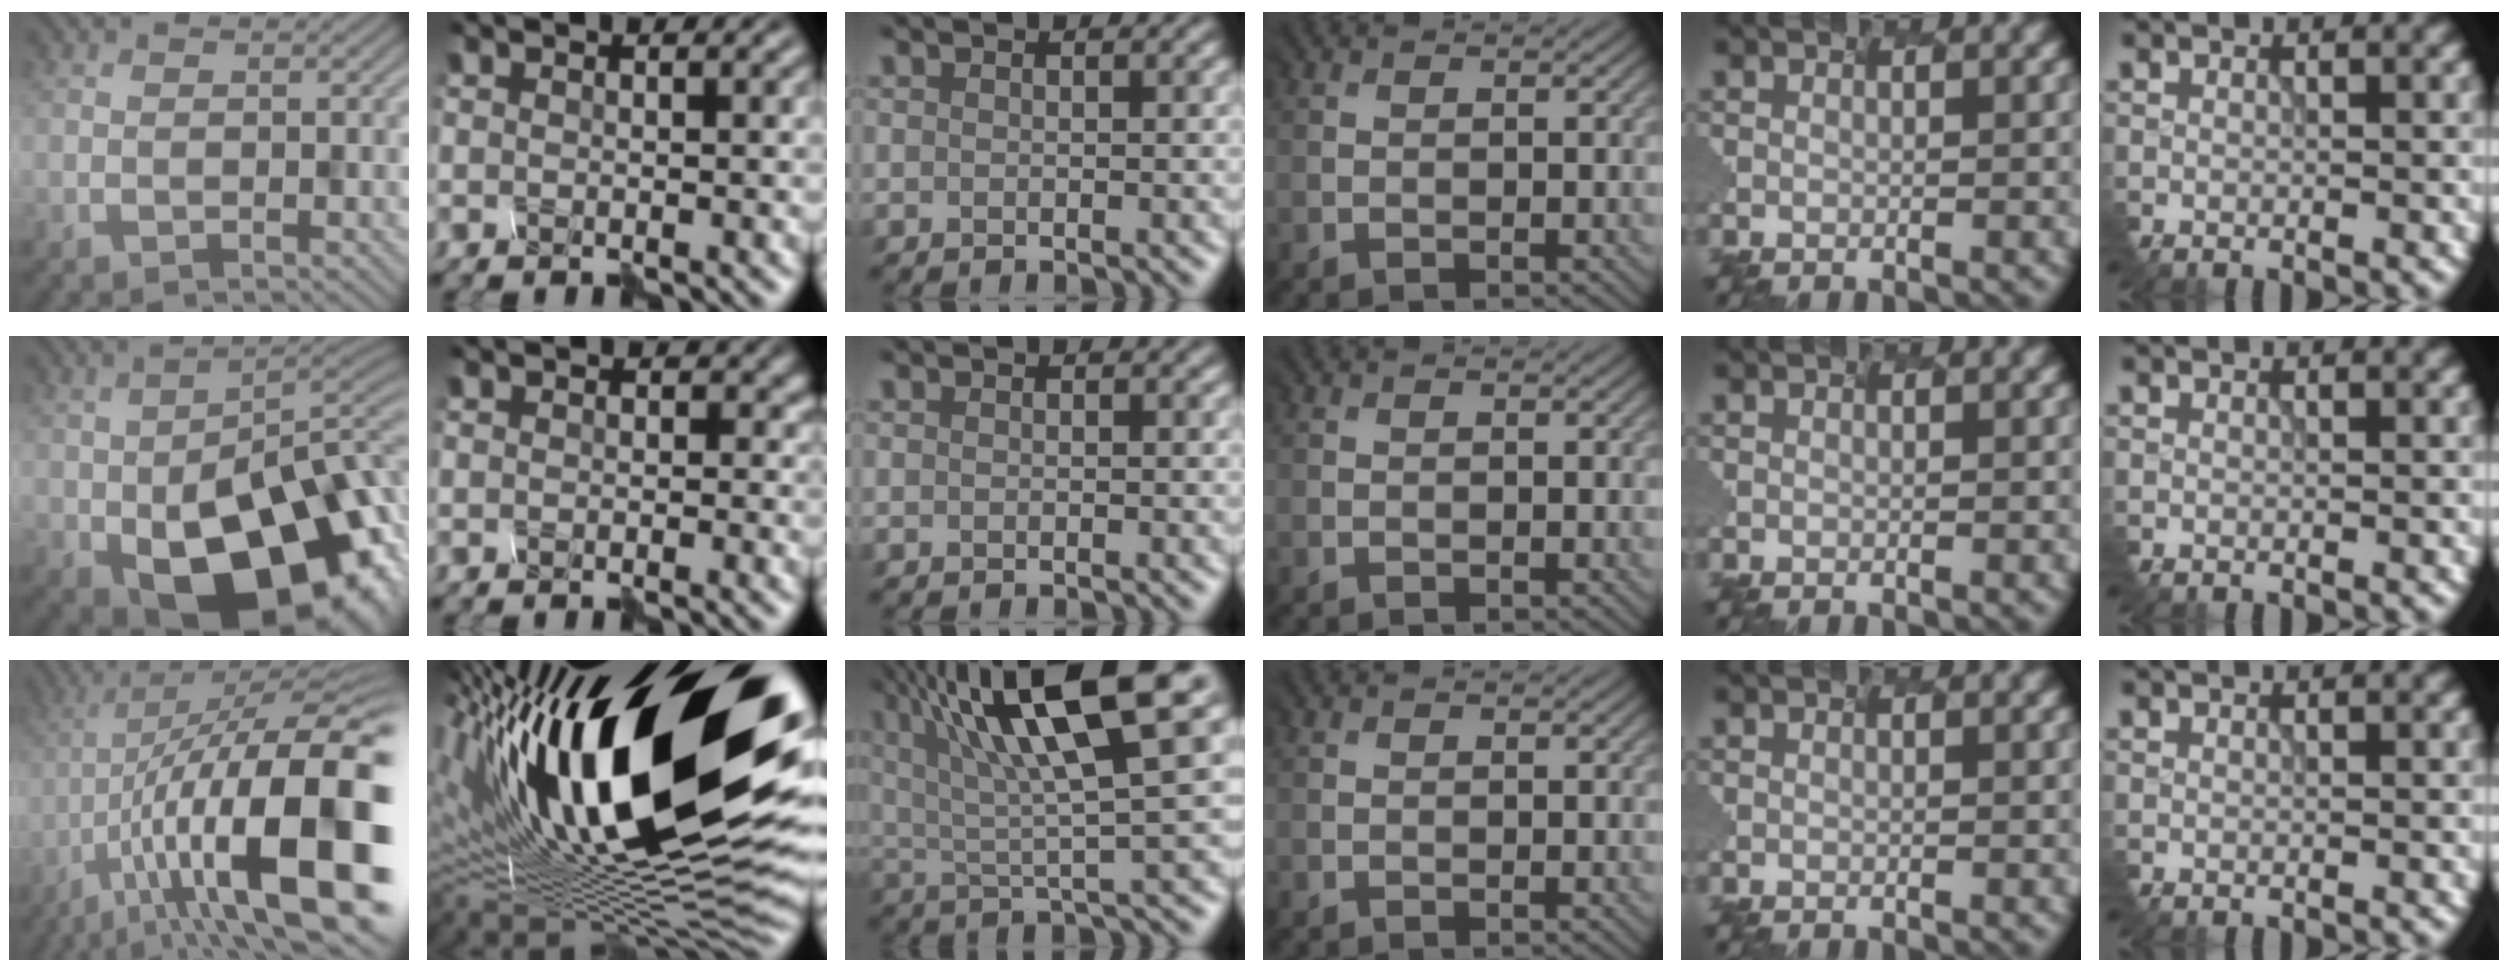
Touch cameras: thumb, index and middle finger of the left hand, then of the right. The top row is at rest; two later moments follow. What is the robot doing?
{"motion": "shake", "object": "plastic piggy bank"}